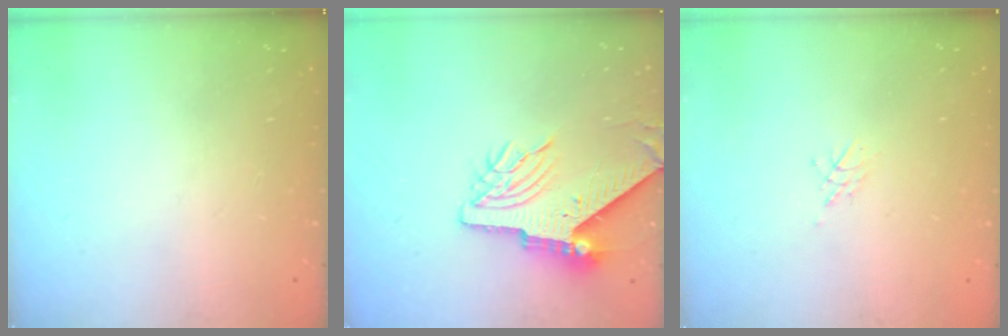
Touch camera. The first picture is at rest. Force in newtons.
{"total": 9.5, "press": 9.4, "slide": 1.3}
{"total": 5.1, "press": 5.1, "slide": 0.2}